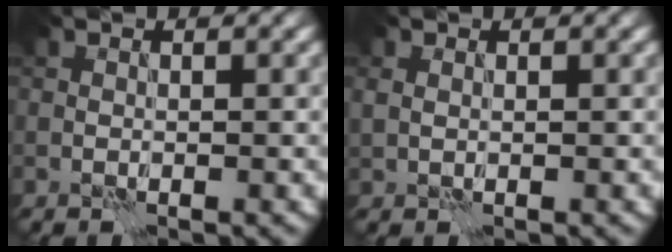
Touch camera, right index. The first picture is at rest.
{"total": 1.0, "force": [0.4, 0.7, 0.5], "torque": [-0.011, 0.002, 0.012]}